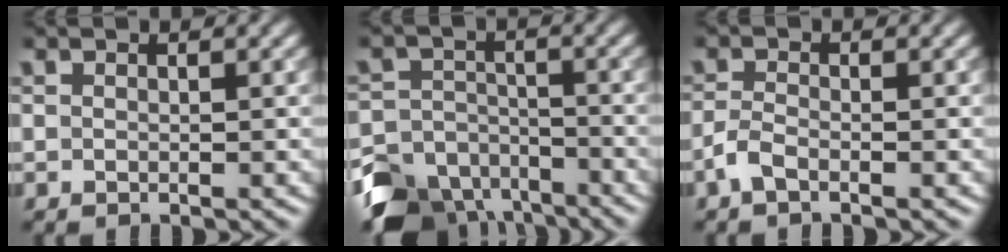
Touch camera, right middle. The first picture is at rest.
{"total": 7.8, "force": [-6.1, 4.4, 2.1], "torque": [-0.021, -0.006, -0.109]}
{"total": 1.7, "force": [-1.1, 0.5, 1.2], "torque": [-0.029, 0.000, -0.028]}